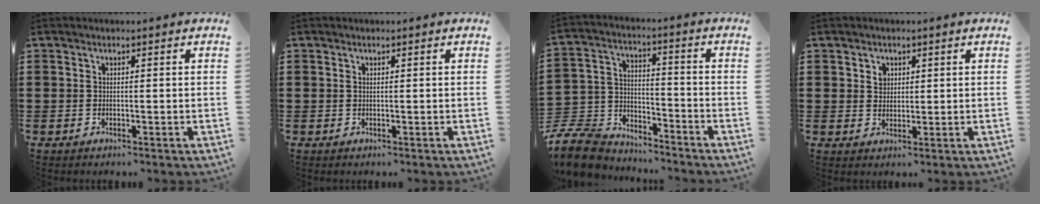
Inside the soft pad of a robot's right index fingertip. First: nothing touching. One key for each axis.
{"total": 0.0}
{"total": 9.3, "fx": -8.7, "fy": 2.6, "fz": 1.9, "tx": -0.064, "ty": 0.013, "tz": -0.178}
{"total": 2.1, "fx": 0.9, "fy": 1.8, "fz": 0.8, "tx": -0.022, "ty": 0.009, "tz": 0.017}